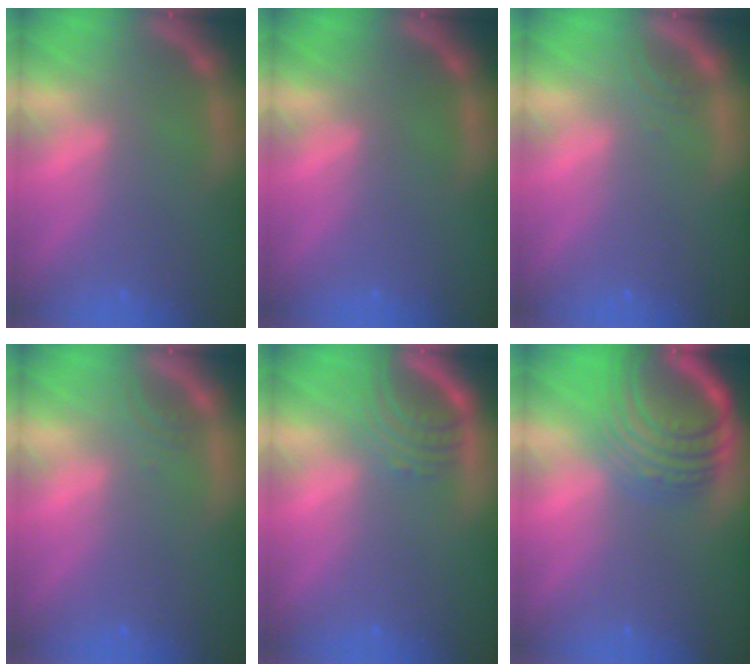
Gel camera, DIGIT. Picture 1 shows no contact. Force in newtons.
{"total": 0.0}
{"total": 1.0}
{"total": 1.0}
{"total": 3.9}
{"total": 10.0}